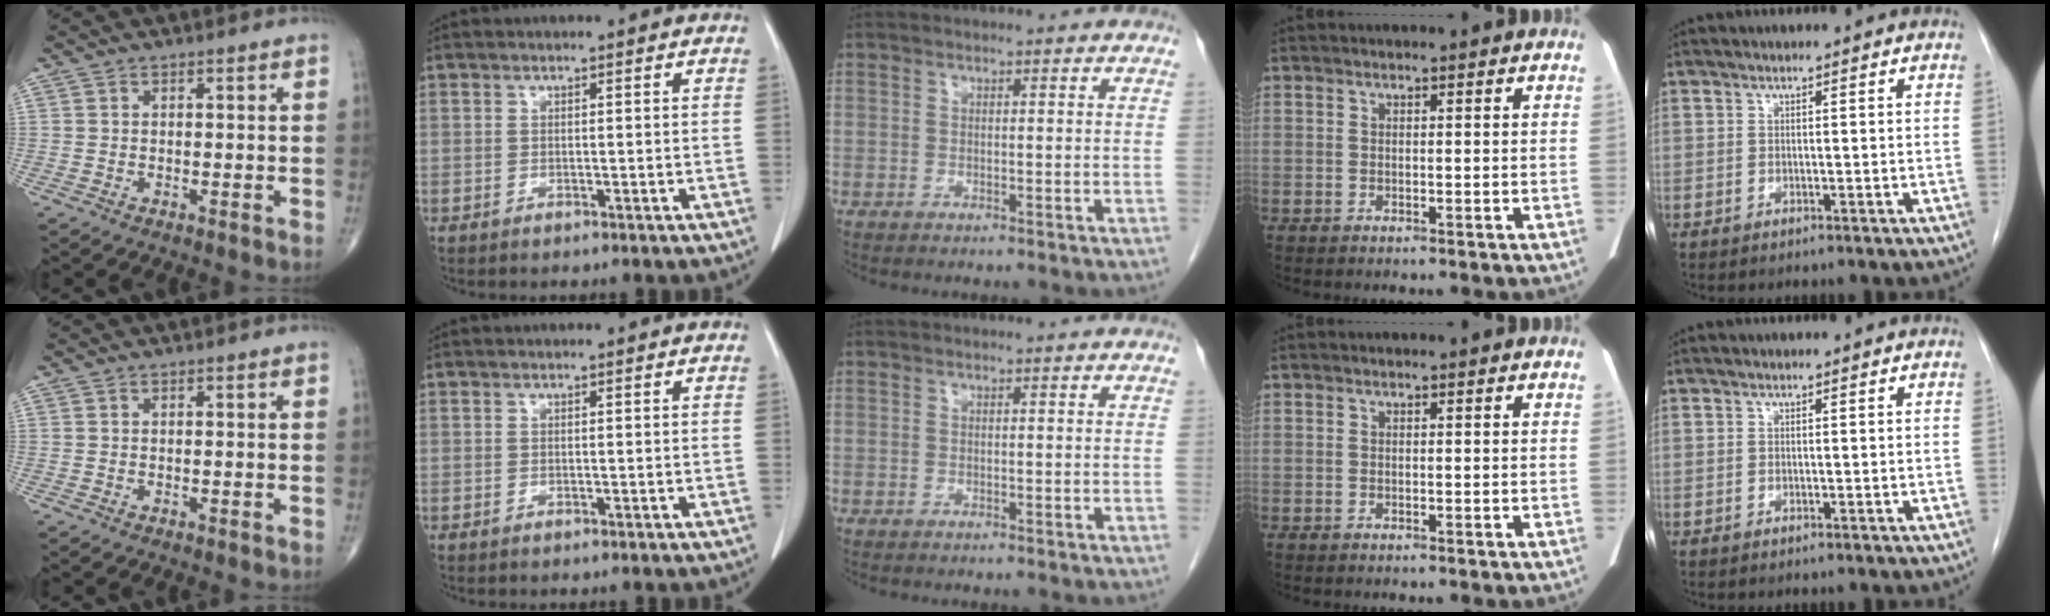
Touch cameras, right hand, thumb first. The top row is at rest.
{}